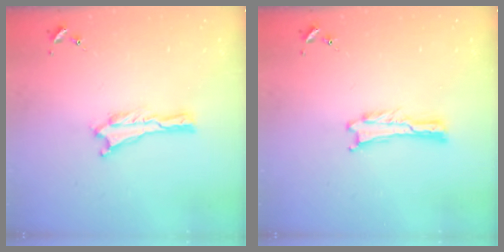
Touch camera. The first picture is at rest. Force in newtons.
{"total": 0.0}